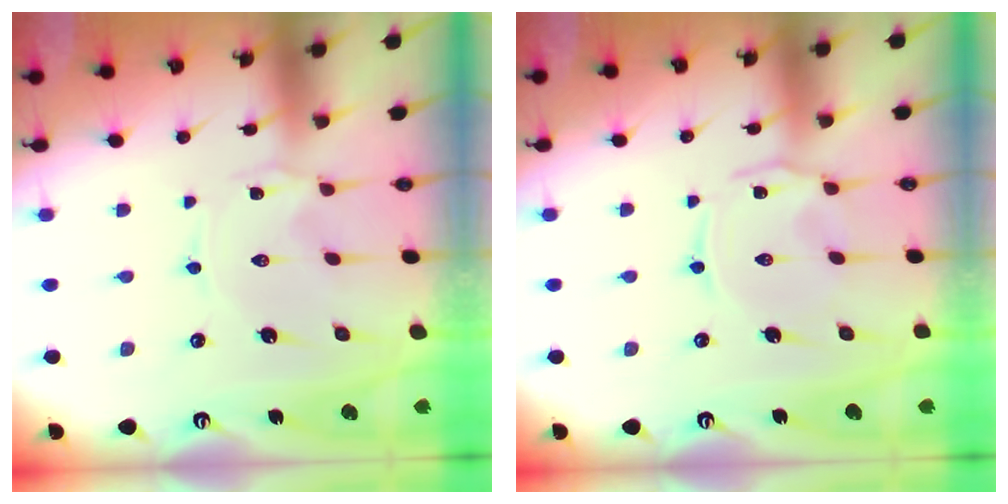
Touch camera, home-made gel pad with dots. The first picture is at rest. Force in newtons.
{"total": 2.5, "press": 2.4, "slide": 0.5}